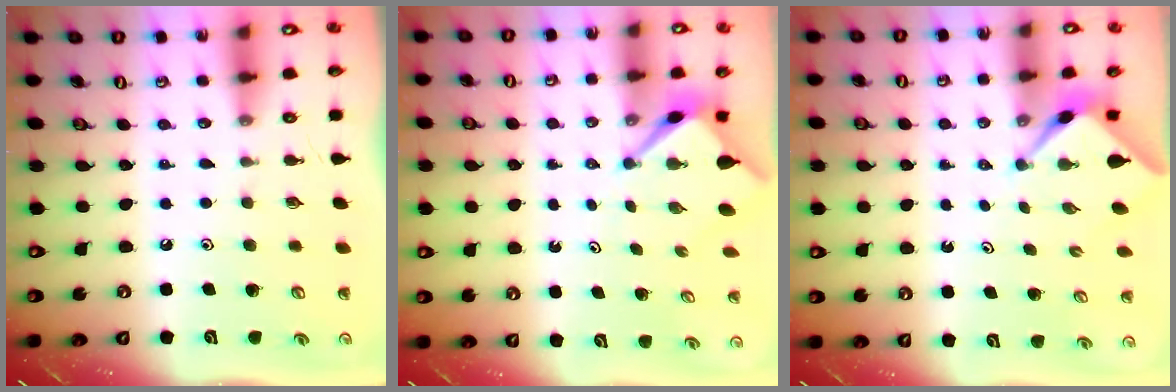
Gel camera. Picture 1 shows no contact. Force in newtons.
{"total": 3.1, "press": 3.1, "slide": 0.2}
{"total": 2.1, "press": 2.1, "slide": 0.3}